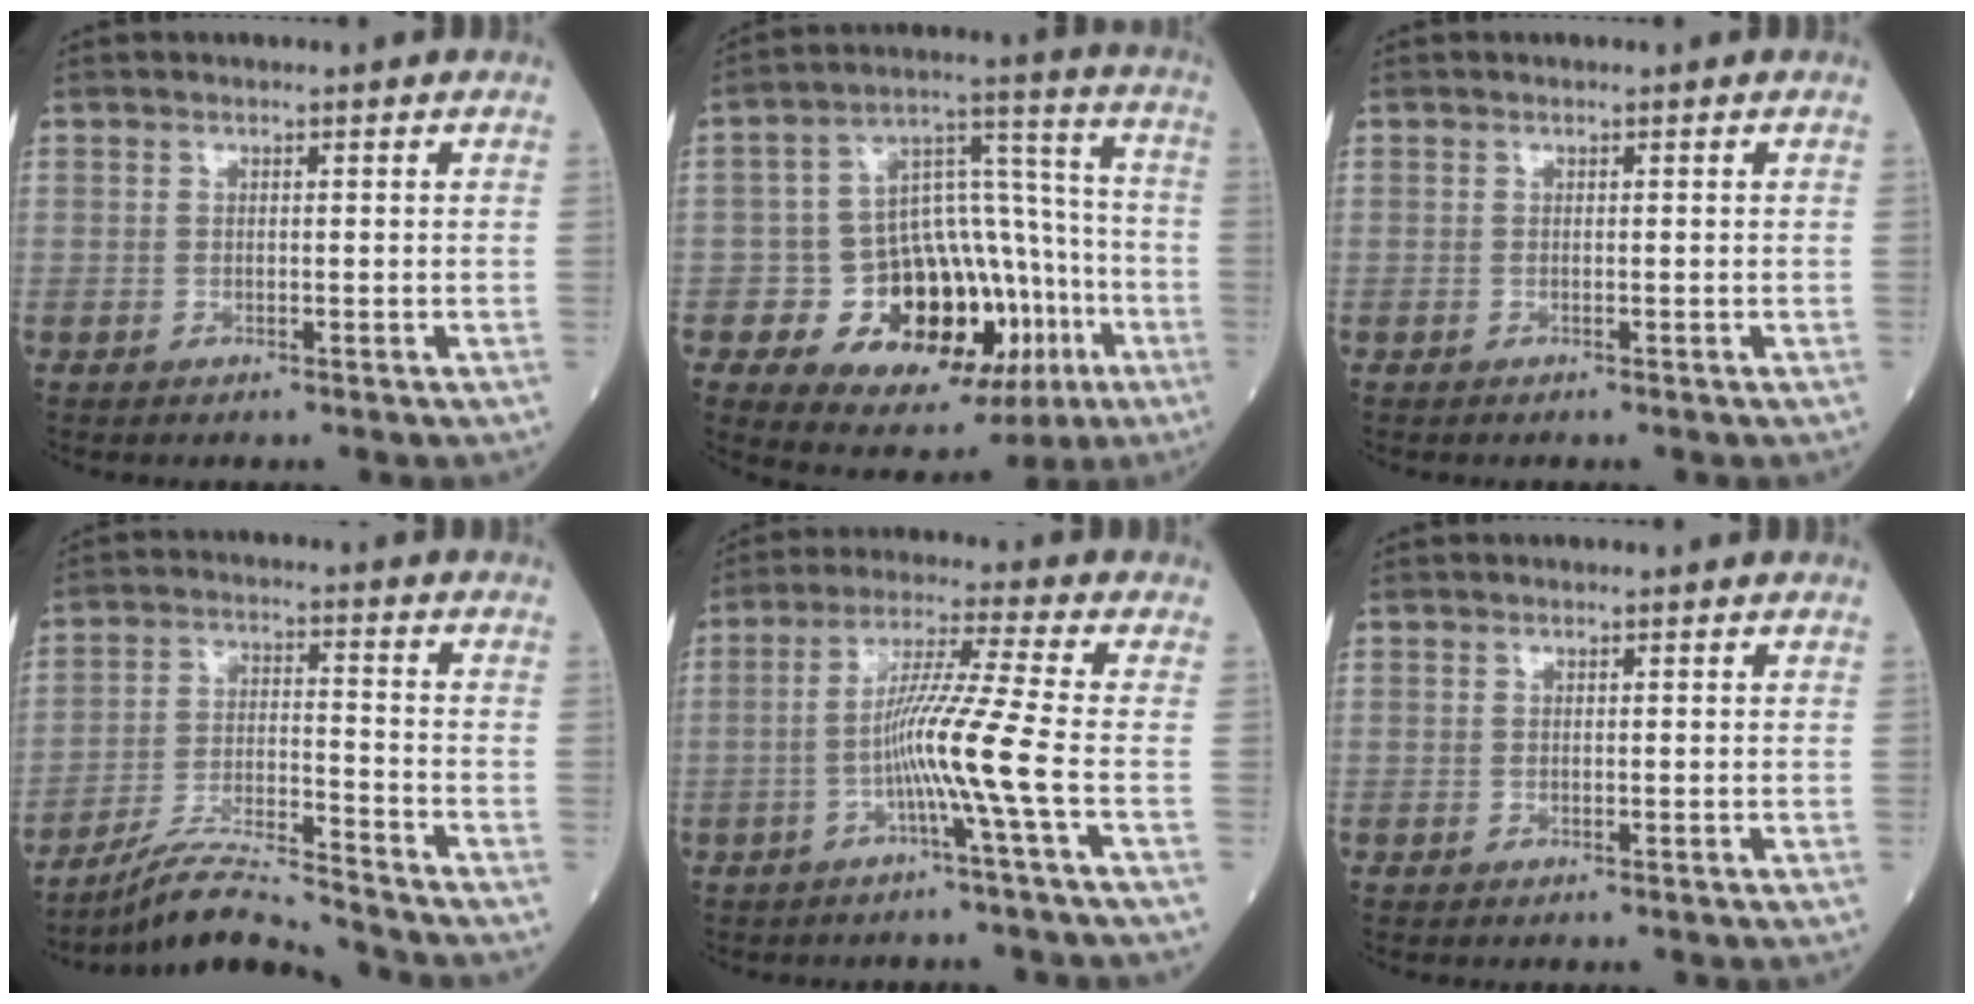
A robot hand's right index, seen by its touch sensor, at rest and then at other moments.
{"total": 18.7, "force": [-6.8, 10.6, 13.9], "torque": [-0.189, 0.042, -0.085]}
{"total": 0.0}
{"total": 9.4, "force": [-8.9, -1.2, 2.6], "torque": [-0.051, -0.002, -0.160]}
{"total": 8.5, "force": [-2.4, -2.4, 7.8], "torque": [-0.151, 0.006, -0.047]}
{"total": 0.0}